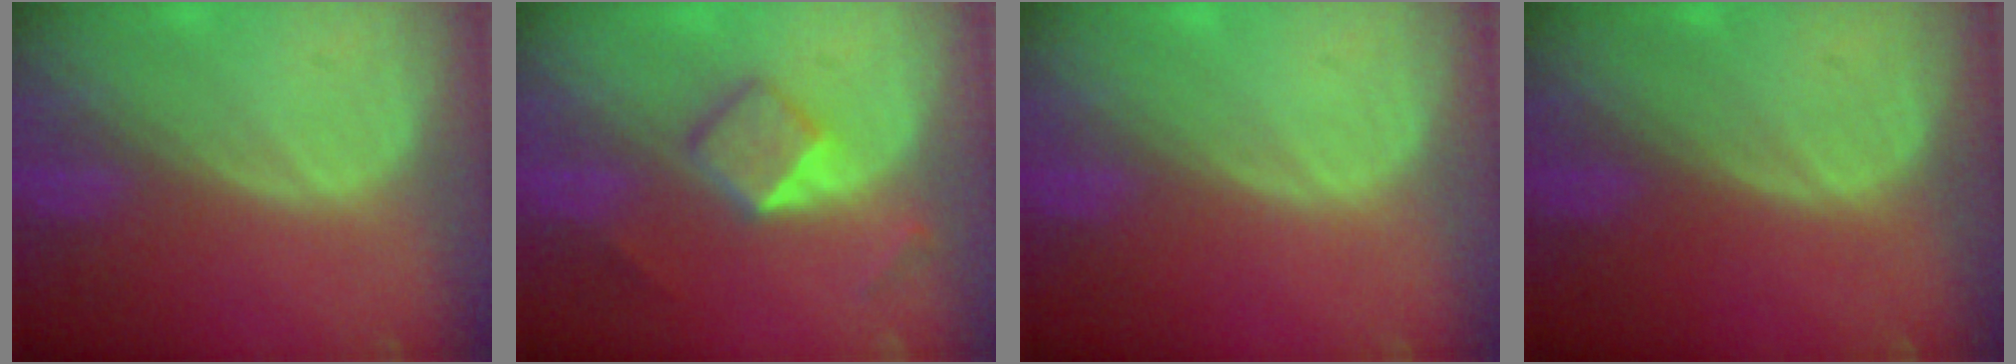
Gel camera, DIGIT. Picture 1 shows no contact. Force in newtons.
{"total": 5.3, "press": 4.6, "slide": 2.7}
{"total": 0.0}
{"total": 0.0}